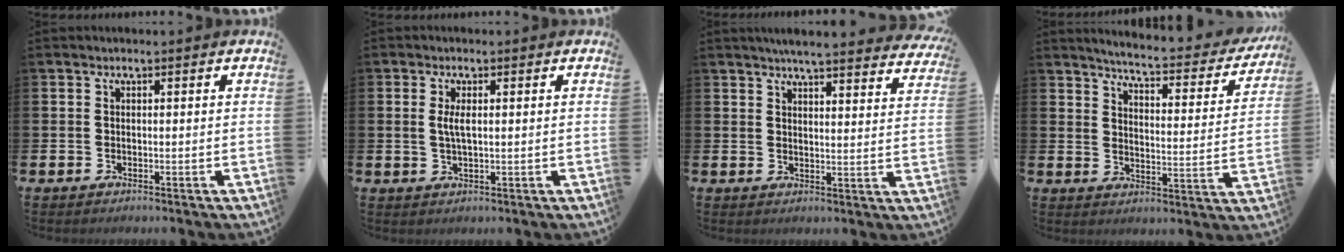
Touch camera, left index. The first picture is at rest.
{"total": 2.4, "force": [0.6, 0.8, 2.2], "torque": [-0.044, 0.003, 0.008]}
{"total": 5.2, "force": [5.0, -0.1, 1.4], "torque": [-0.030, -0.028, 0.087]}
{"total": 4.7, "force": [4.4, 0.2, 1.7], "torque": [-0.049, -0.040, 0.066]}